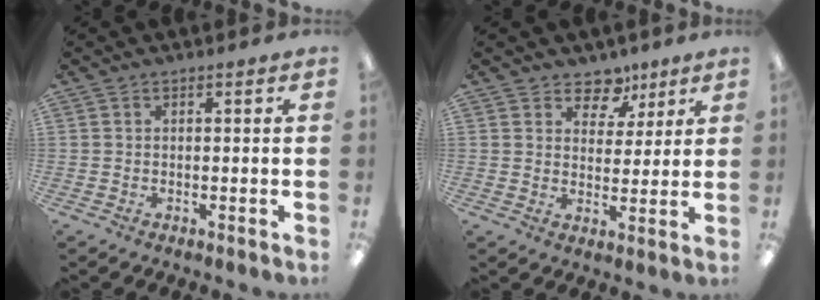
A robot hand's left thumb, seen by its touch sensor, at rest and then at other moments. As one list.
[{"total": 7.2, "force": [4.9, 5.0, 1.8], "torque": [-0.020, -0.031, 0.088]}]